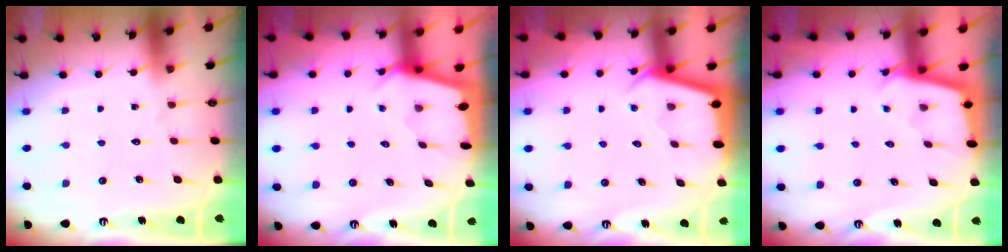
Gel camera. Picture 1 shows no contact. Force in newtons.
{"total": 2.0, "press": 2.0, "slide": 0.3}
{"total": 2.9, "press": 2.8, "slide": 0.3}
{"total": 2.3, "press": 2.3, "slide": 0.2}